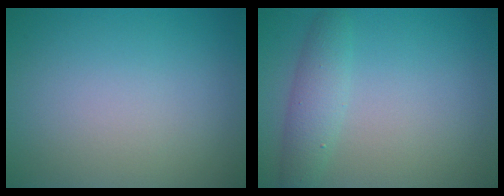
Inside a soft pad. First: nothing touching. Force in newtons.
{"total": 2.7, "press": 2.7, "slide": 0.1}